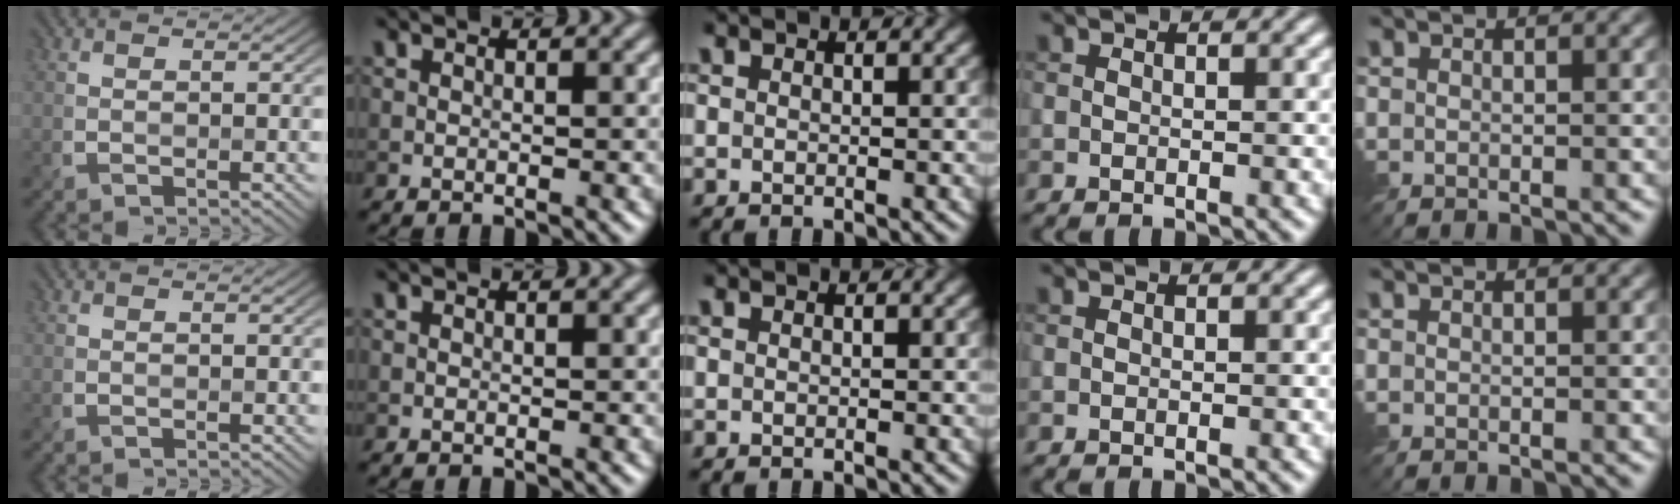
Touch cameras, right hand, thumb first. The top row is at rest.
{}